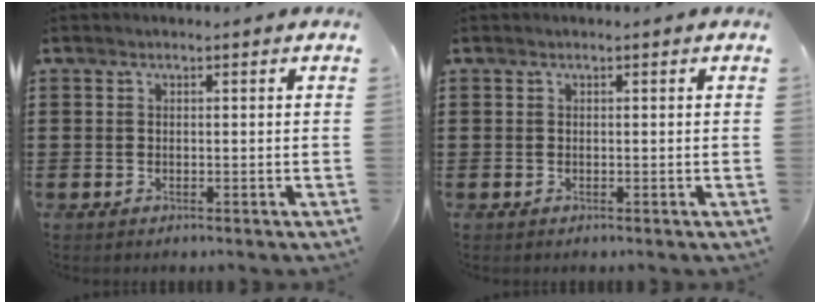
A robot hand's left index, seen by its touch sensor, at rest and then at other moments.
{"total": 0.0}